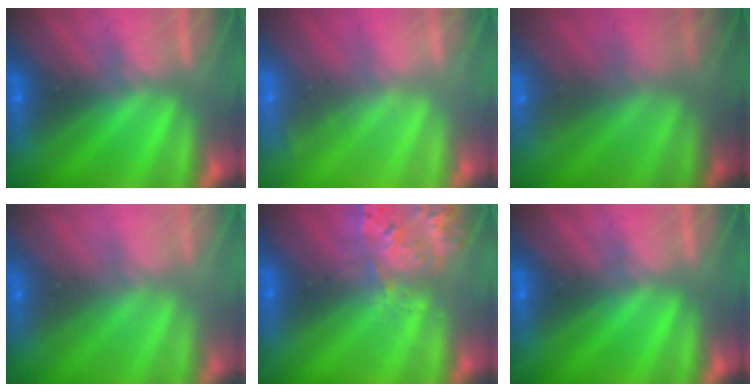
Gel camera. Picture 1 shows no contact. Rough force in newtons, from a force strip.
{"total": 1.6}
{"total": 7.1}
{"total": 9.6}
{"total": 2.8}
{"total": 0.0}